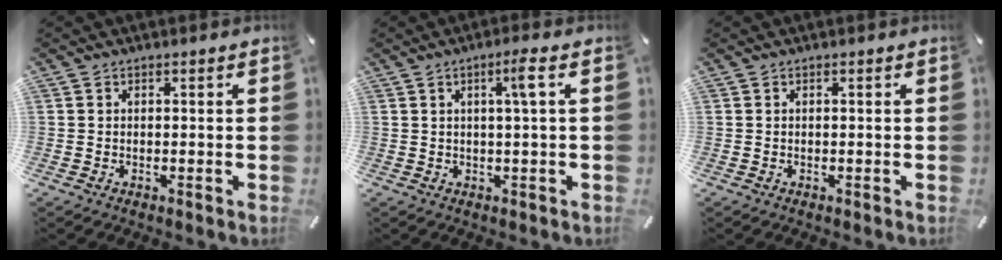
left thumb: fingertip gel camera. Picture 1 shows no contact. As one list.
[{"total": 4.4, "force": [1.2, 0.0, 4.2], "torque": [-0.076, -0.005, 0.015]}, {"total": 0.0}]